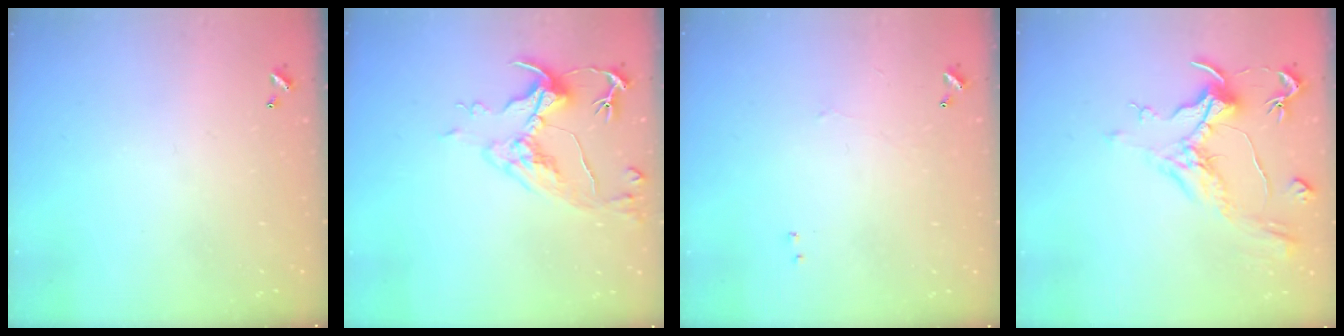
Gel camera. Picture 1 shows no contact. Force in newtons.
{"total": 5.9, "press": 5.8, "slide": 1.1}
{"total": 0.7, "press": 0.4, "slide": 0.5}
{"total": 1.1, "press": 0.1, "slide": 1.1}